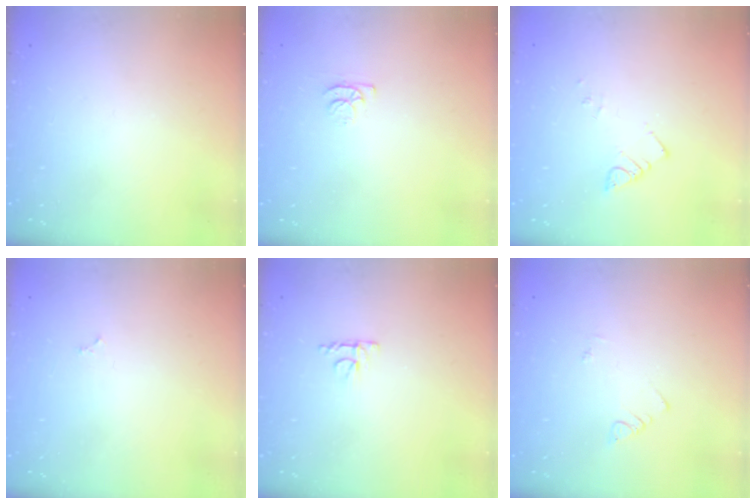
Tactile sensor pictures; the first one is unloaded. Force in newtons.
{"total": 4.3, "press": 4.2, "slide": 0.5}
{"total": 2.5, "press": 2.5, "slide": 0.3}
{"total": 1.8, "press": 1.8, "slide": 0.3}
{"total": 4.1, "press": 4.0, "slide": 0.7}
{"total": 1.1, "press": 1.1, "slide": 0.3}